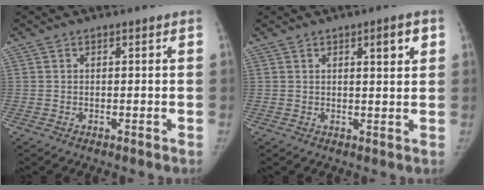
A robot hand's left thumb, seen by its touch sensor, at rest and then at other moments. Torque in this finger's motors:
{"motor_torque": [-0.05, 0.05, 0.60, -0.14, 0.01]}